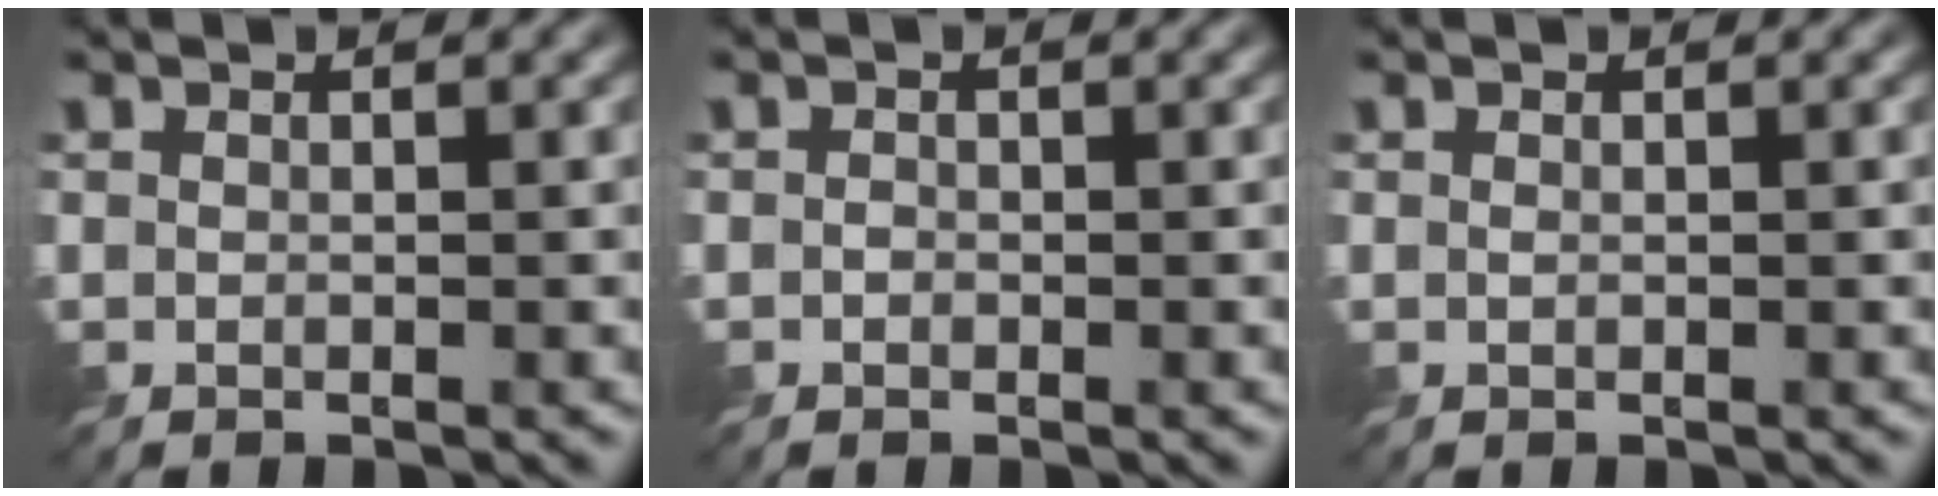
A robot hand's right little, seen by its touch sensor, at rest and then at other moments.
{"total": 0.7, "force": [-0.3, 0.6, 0.2], "torque": [0.000, -0.002, -0.008]}
{"total": 0.0}